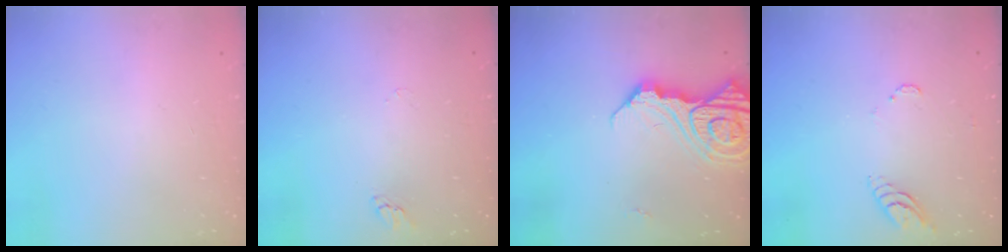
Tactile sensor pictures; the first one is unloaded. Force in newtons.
{"total": 2.5, "press": 2.5, "slide": 0.2}
{"total": 15.5, "press": 15.4, "slide": 1.7}
{"total": 5.7, "press": 5.7, "slide": 0.4}